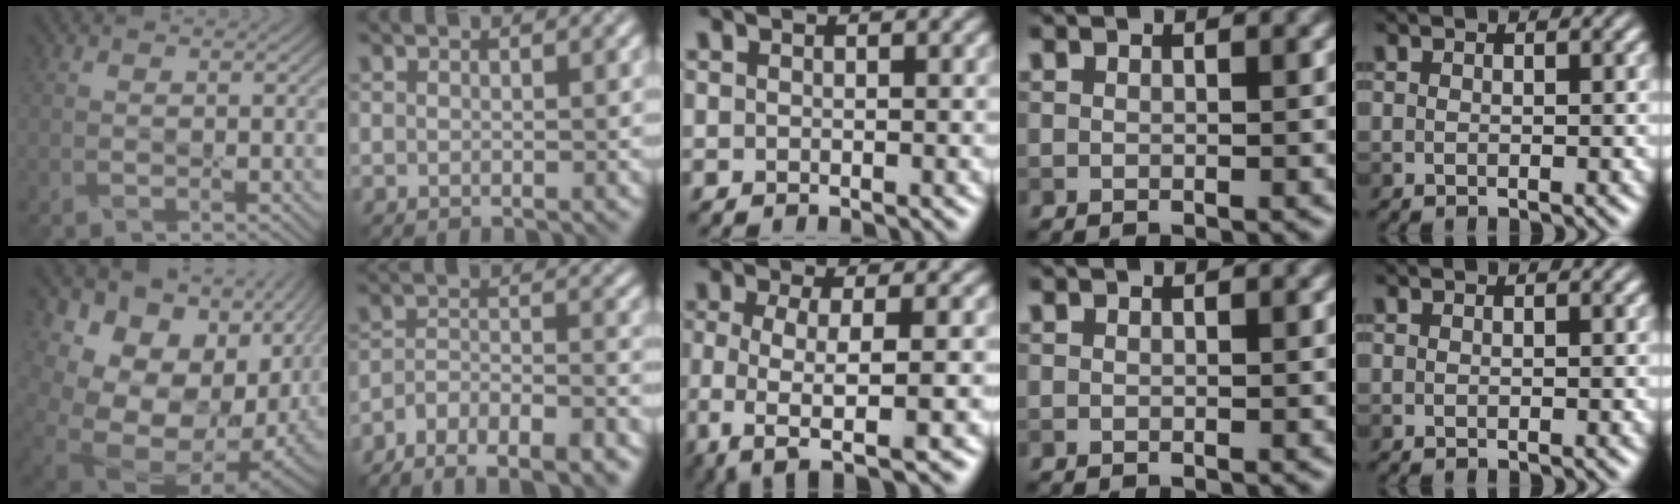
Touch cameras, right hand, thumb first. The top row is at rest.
{"thumb": {"total": 20.8, "force": [-0.6, 16.0, 13.3], "torque": [-0.237, -0.024, 0.028]}, "index": {"total": 8.8, "force": [-7.1, 3.3, 4.1], "torque": [-0.062, 0.003, -0.110]}, "middle": {"total": 5.6, "force": [-1.8, 1.5, 5.1], "torque": [-0.081, -0.007, -0.040]}}